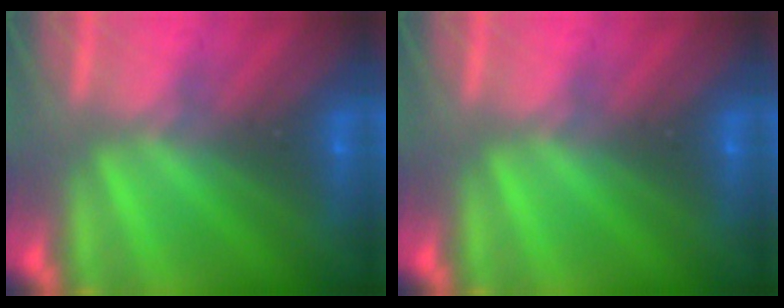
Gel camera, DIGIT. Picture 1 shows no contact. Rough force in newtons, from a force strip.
{"total": 0.0}